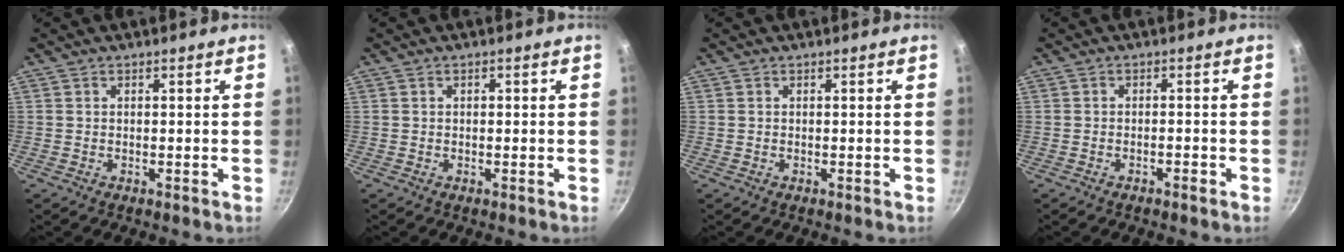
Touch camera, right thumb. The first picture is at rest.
{"total": 0.7, "force": [0.2, 0.4, 0.4], "torque": [-0.006, 0.004, 0.003]}
{"total": 0.0}
{"total": 1.4, "force": [-1.0, 0.4, 0.9], "torque": [-0.015, 0.011, -0.015]}